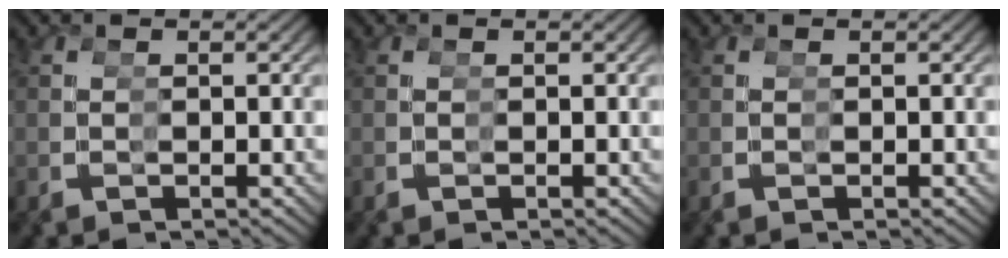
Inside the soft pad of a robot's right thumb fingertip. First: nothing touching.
{"total": 0.0}
{"total": 0.0}